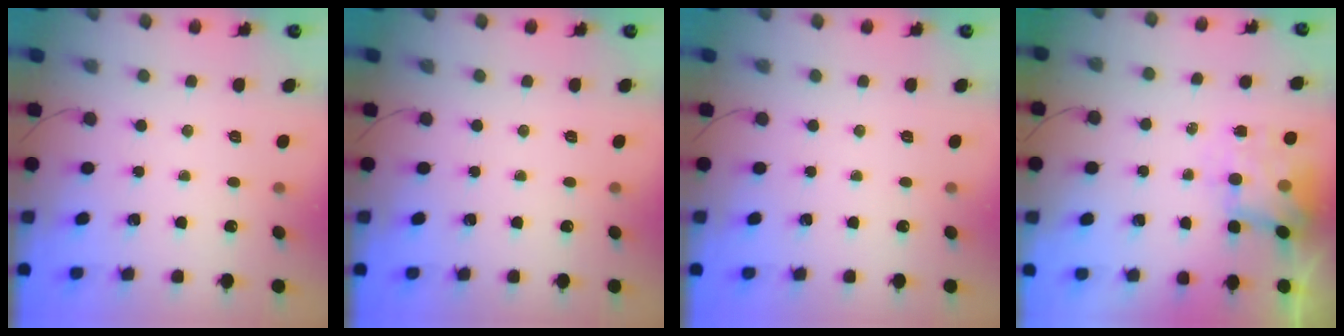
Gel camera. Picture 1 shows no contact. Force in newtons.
{"total": 0.0}
{"total": 0.0}
{"total": 6.6, "press": 6.4, "slide": 1.4}